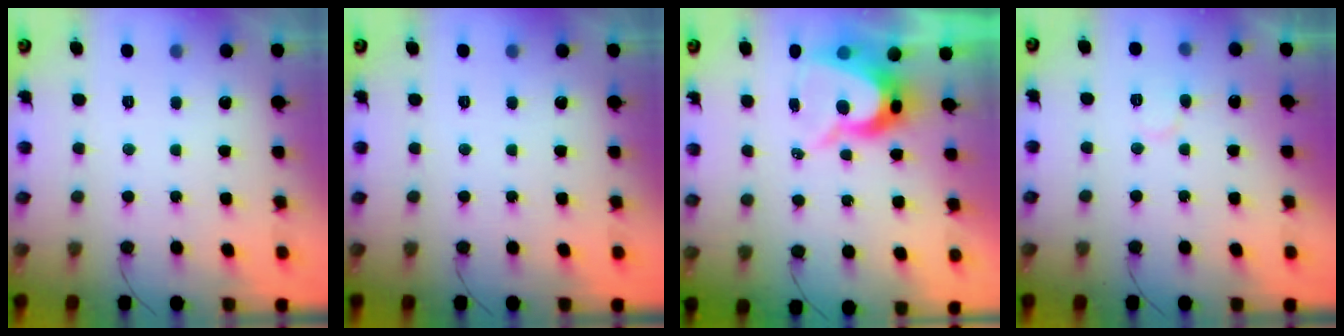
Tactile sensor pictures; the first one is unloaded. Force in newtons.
{"total": 0.0}
{"total": 10.1, "press": 10.1, "slide": 0.7}
{"total": 5.7, "press": 5.7, "slide": 0.5}